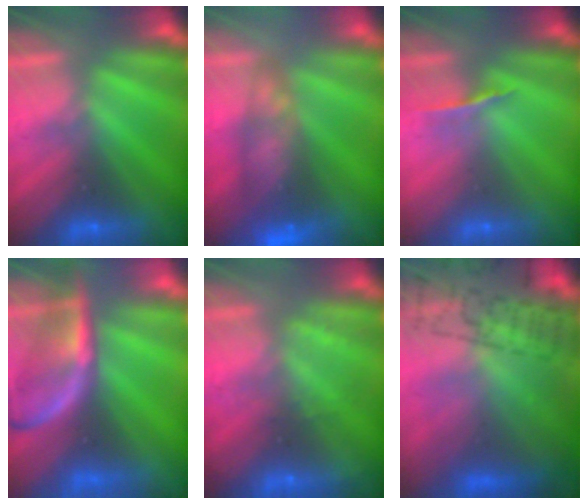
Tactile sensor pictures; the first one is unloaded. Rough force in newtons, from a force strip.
{"total": 7.2}
{"total": 1.0}
{"total": 2.4}
{"total": 2.2}
{"total": 7.6}